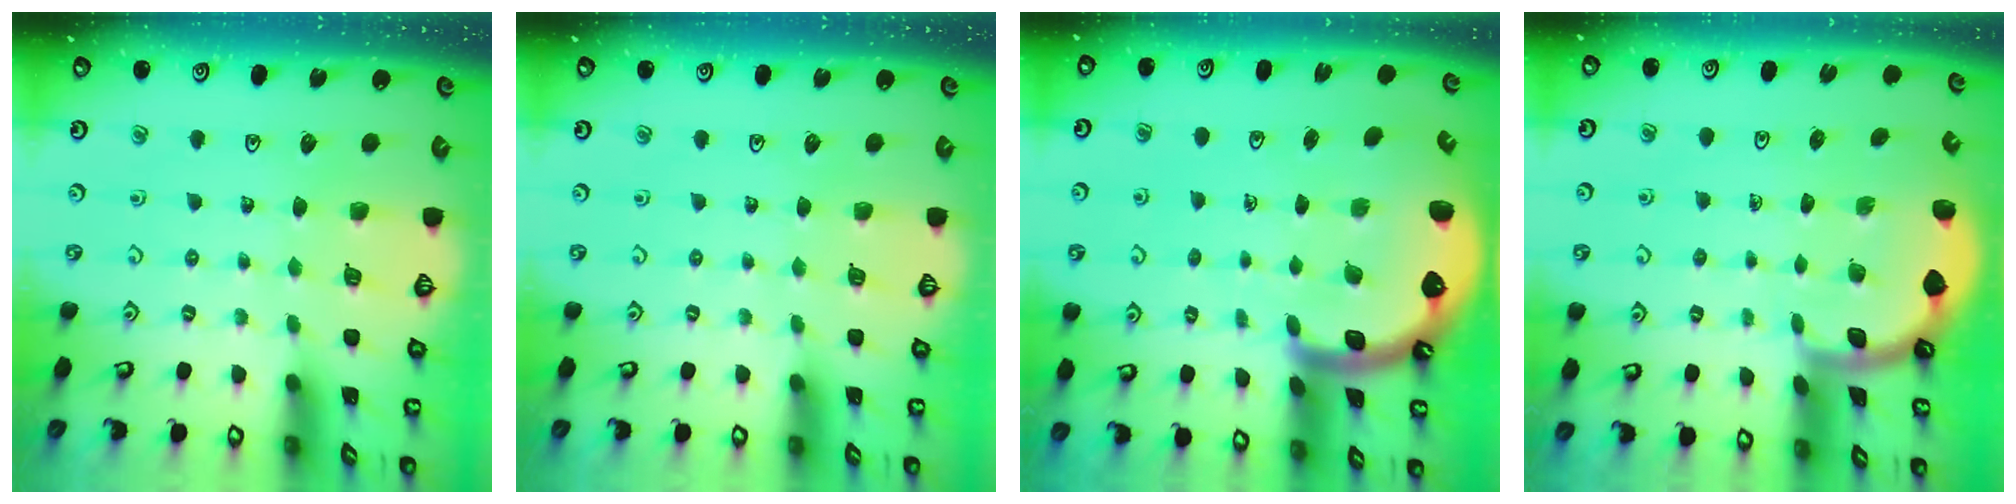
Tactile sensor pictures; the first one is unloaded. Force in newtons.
{"total": 0.0}
{"total": 7.2, "press": 6.9, "slide": 1.9}
{"total": 1.9, "press": 1.9, "slide": 0.0}